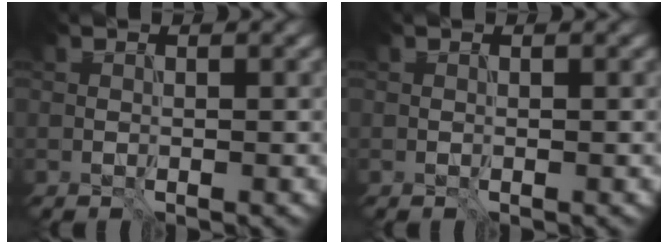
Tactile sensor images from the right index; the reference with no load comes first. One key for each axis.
{"total": 0.0}